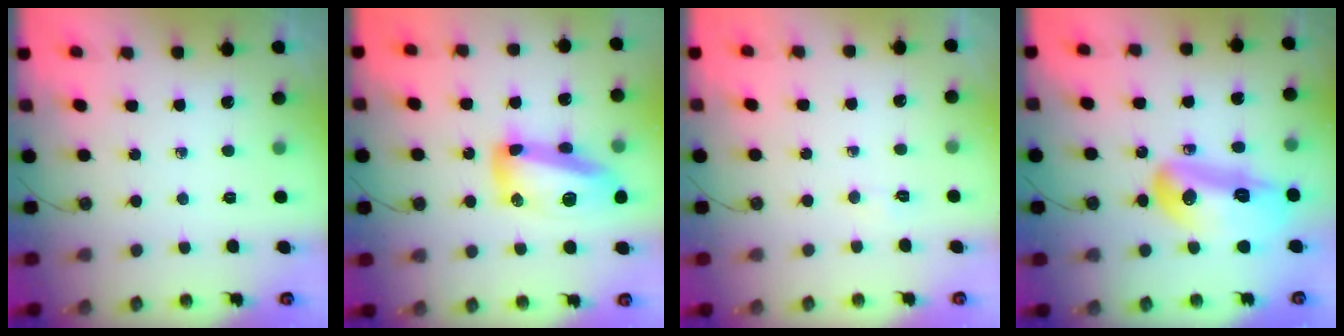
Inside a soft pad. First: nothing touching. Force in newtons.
{"total": 17.7, "press": 16.6, "slide": 6.0}
{"total": 2.5, "press": 2.5, "slide": 0.3}
{"total": 15.4, "press": 15.3, "slide": 1.9}